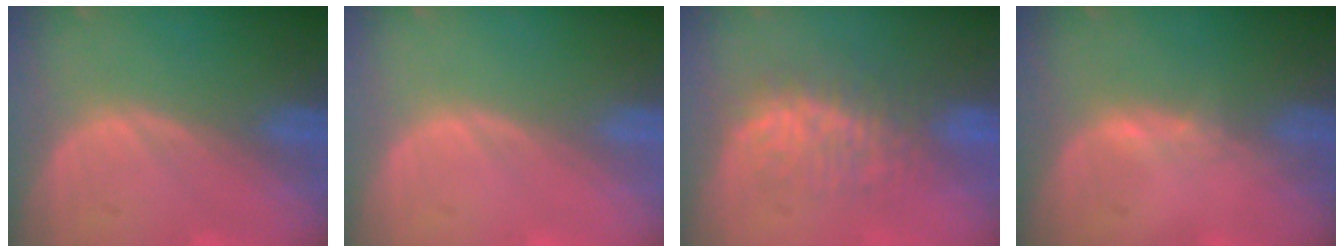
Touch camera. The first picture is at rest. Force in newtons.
{"total": 0.0}
{"total": 7.5, "press": 7.3, "slide": 1.7}
{"total": 0.7, "press": 0.7, "slide": 0.2}